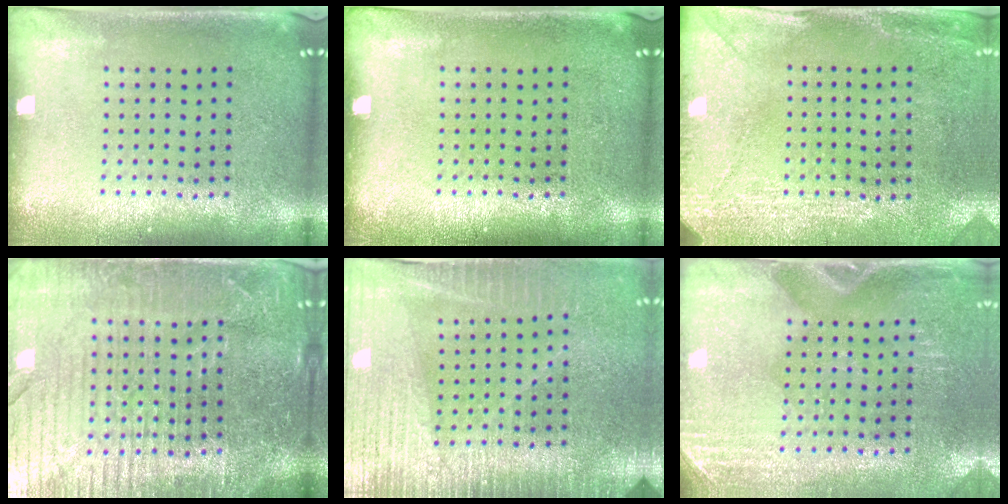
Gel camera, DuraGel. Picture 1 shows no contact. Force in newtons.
{"total": 0.0}
{"total": 2.9, "press": 2.4, "slide": 1.6}
{"total": 5.6, "press": 5.0, "slide": 2.4}
{"total": 3.4, "press": 3.2, "slide": 1.4}
{"total": 2.9, "press": 2.5, "slide": 1.3}